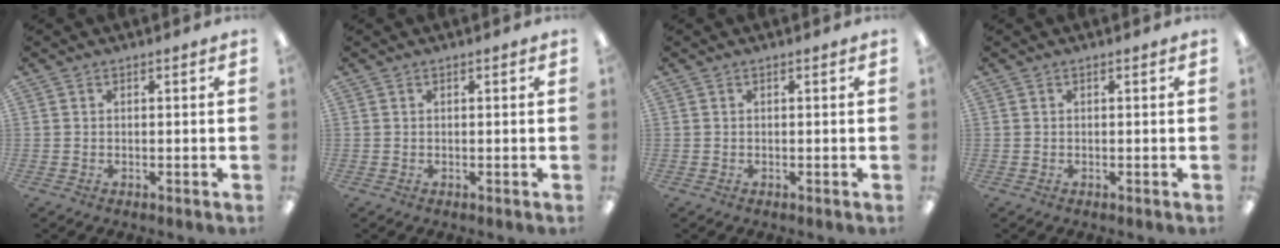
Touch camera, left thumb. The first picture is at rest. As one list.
[{"total": 0.0}, {"total": 0.0}, {"total": 0.0}]